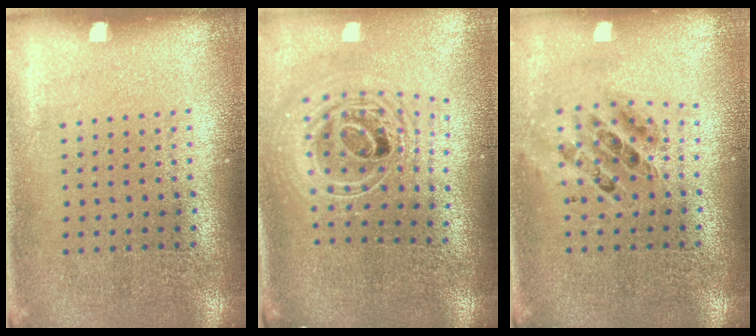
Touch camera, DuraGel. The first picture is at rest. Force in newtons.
{"total": 2.5, "press": 1.9, "slide": 1.7}
{"total": 0.7, "press": 0.7, "slide": 0.1}